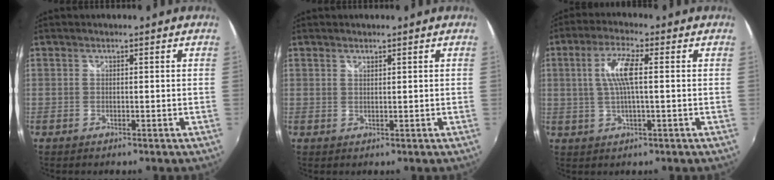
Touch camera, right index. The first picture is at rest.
{"total": 0.5, "force": [0.5, 0.1, 0.1], "torque": [-0.001, 0.000, 0.009]}
{"total": 6.8, "force": [0.7, 1.2, 6.7], "torque": [-0.129, 0.005, 0.017]}